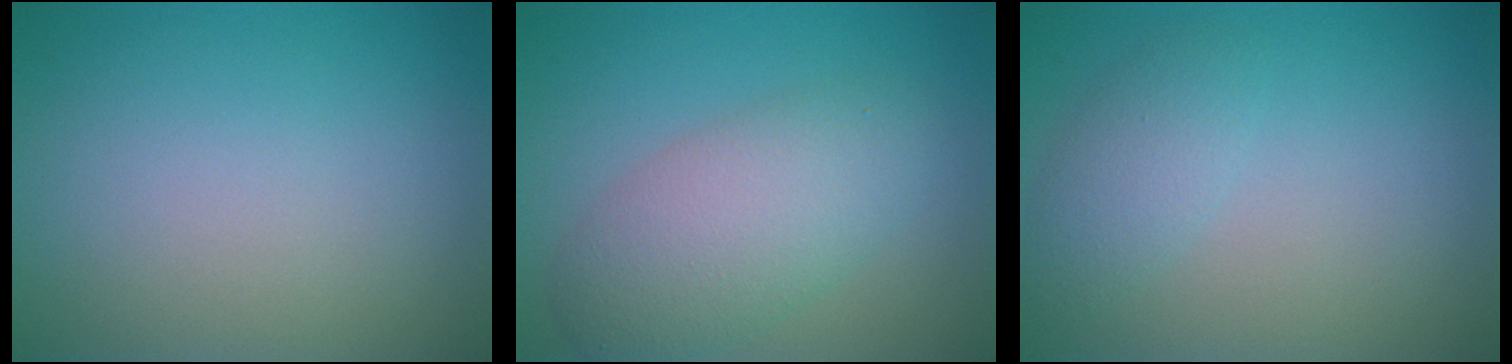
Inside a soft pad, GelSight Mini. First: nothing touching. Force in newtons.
{"total": 5.5, "press": 5.5, "slide": 0.1}
{"total": 2.1, "press": 2.1, "slide": 0.0}